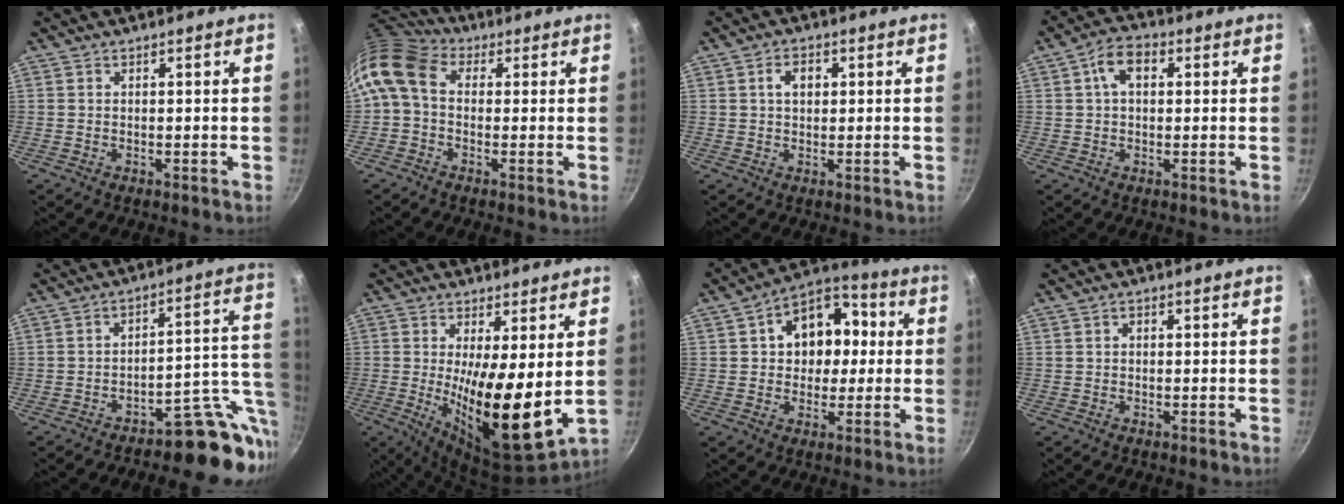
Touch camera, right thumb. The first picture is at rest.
{"total": 10.3, "force": [1.1, 7.6, 6.9], "torque": [-0.139, 0.028, 0.001]}
{"total": 3.7, "force": [0.9, 2.6, 2.5], "torque": [-0.025, 0.007, 0.012]}
{"total": 6.2, "force": [1.5, 4.0, 4.5], "torque": [-0.062, 0.013, 0.016]}
{"total": 14.5, "force": [-6.8, 6.9, 10.9], "torque": [-0.069, 0.055, -0.094]}
{"total": 15.9, "force": [0.7, 4.4, 15.2], "torque": [-0.243, -0.039, 0.019]}
{"total": 14.1, "force": [2.2, 10.8, 8.8], "torque": [-0.082, 0.027, 0.021]}
{"total": 0.9, "force": [0.1, 0.7, 0.5], "torque": [-0.009, 0.007, 0.001]}